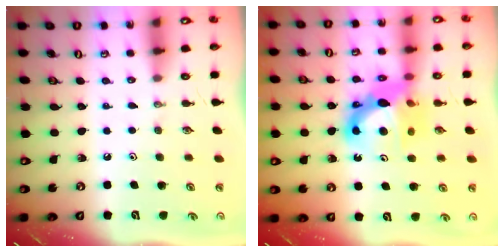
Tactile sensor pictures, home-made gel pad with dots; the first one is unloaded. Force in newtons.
{"total": 13.2, "press": 13.2, "slide": 1.5}